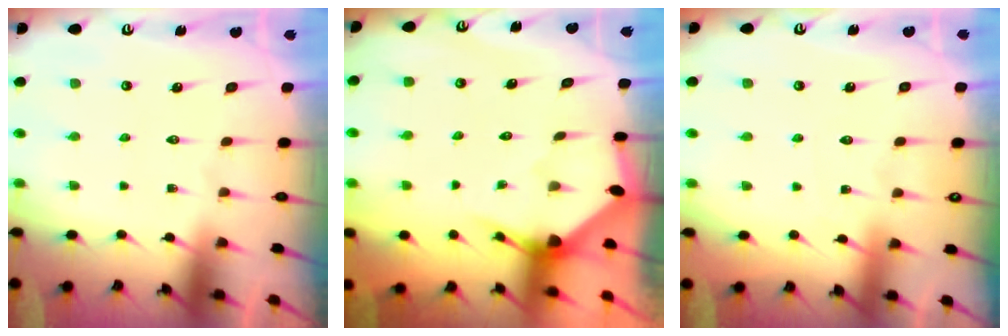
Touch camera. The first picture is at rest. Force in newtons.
{"total": 2.9, "press": 2.9, "slide": 0.3}
{"total": 2.1, "press": 2.1, "slide": 0.2}